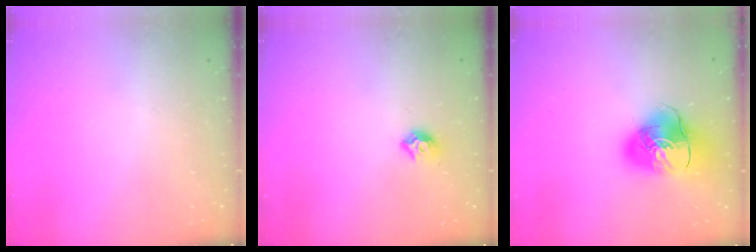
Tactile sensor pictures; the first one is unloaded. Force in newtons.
{"total": 7.9, "press": 7.8, "slide": 1.0}
{"total": 11.7, "press": 11.5, "slide": 1.8}